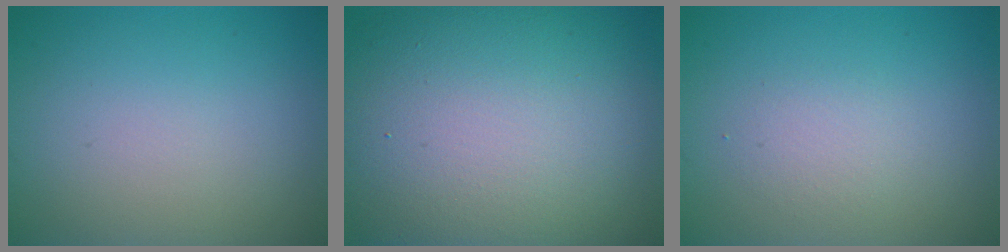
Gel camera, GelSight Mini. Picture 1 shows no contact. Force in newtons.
{"total": 16.3, "press": 16.2, "slide": 1.2}
{"total": 1.5, "press": 1.5, "slide": 0.1}